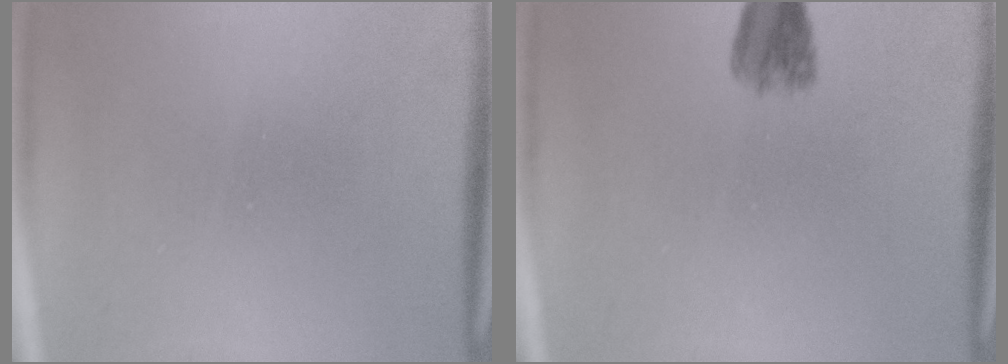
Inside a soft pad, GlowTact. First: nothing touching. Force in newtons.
{"total": 3.5}